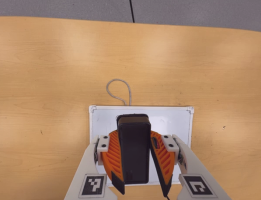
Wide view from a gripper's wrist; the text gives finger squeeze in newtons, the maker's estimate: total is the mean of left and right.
{"total": 9.3, "left": 9.4, "right": 9.2}